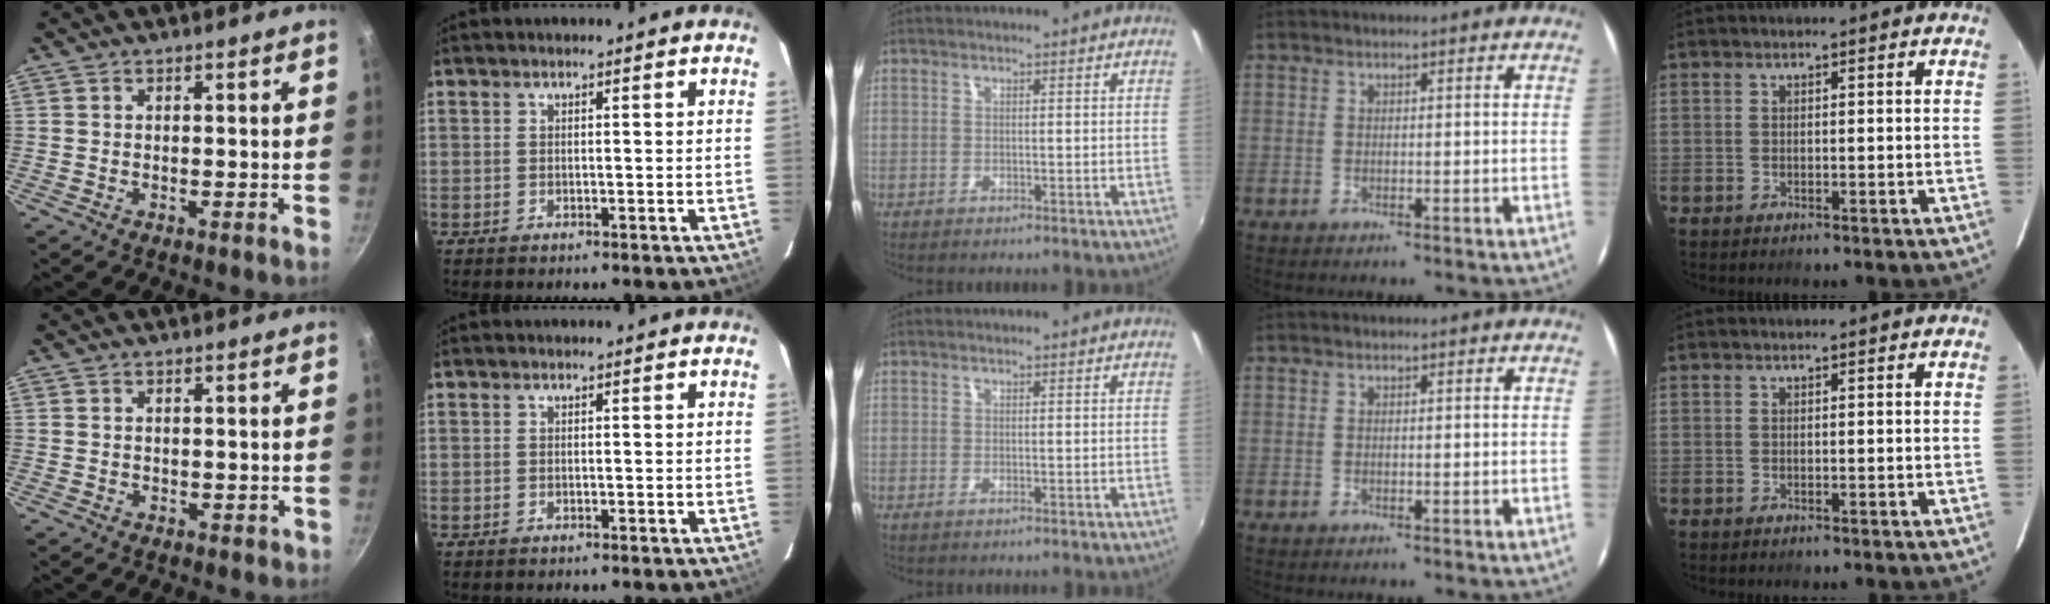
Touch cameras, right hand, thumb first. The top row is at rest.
{"thumb": {"total": 0.8, "force": [0.2, 0.7, 0.2], "torque": [0.005, 0.002, 0.004]}}